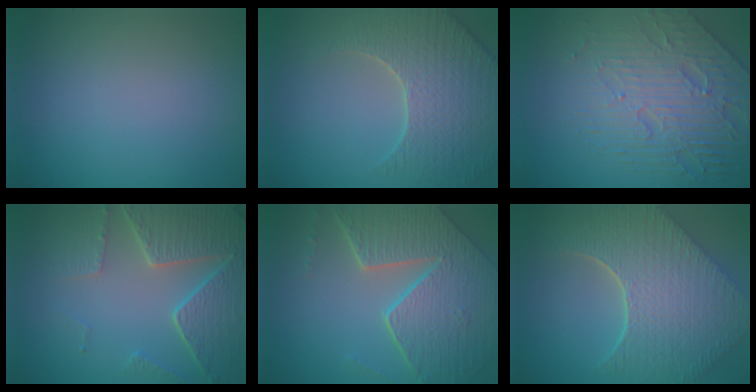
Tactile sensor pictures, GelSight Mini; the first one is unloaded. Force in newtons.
{"total": 5.4, "press": 5.1, "slide": 1.7}
{"total": 6.6, "press": 5.2, "slide": 4.0}
{"total": 6.2, "press": 5.2, "slide": 3.4}
{"total": 8.1, "press": 5.9, "slide": 5.5}
{"total": 9.8, "press": 7.0, "slide": 6.9}